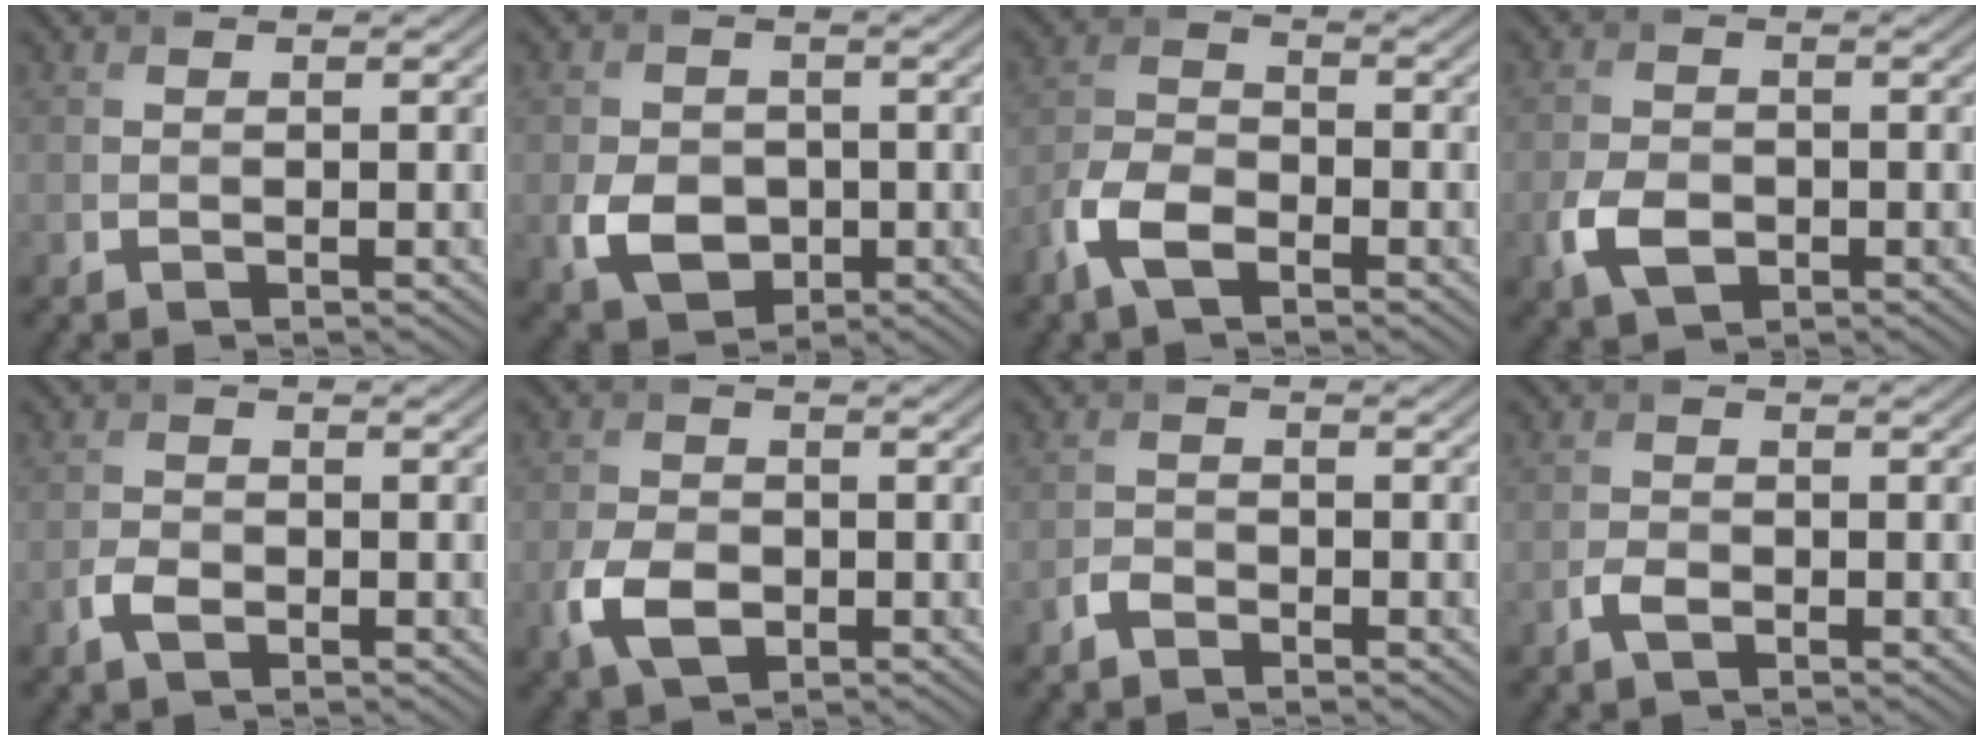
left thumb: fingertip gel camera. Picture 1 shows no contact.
{"total": 5.4, "force": [-1.2, 4.2, 3.2], "torque": [-0.070, -0.012, -0.023]}
{"total": 5.7, "force": [-3.4, 2.8, 3.6], "torque": [-0.082, -0.002, -0.081]}
{"total": 4.3, "force": [-1.7, 2.9, 2.7], "torque": [-0.066, -0.007, -0.037]}
{"total": 2.2, "force": [-1.2, 1.3, 1.4], "torque": [-0.031, 0.000, -0.028]}
{"total": 5.1, "force": [-1.9, 3.3, 3.4], "torque": [-0.077, -0.009, -0.041]}
{"total": 1.8, "force": [-1.4, 0.9, 0.6], "torque": [-0.011, 0.004, -0.033]}
{"total": 1.8, "force": [-1.0, 1.0, 1.1], "torque": [-0.024, 0.000, -0.023]}